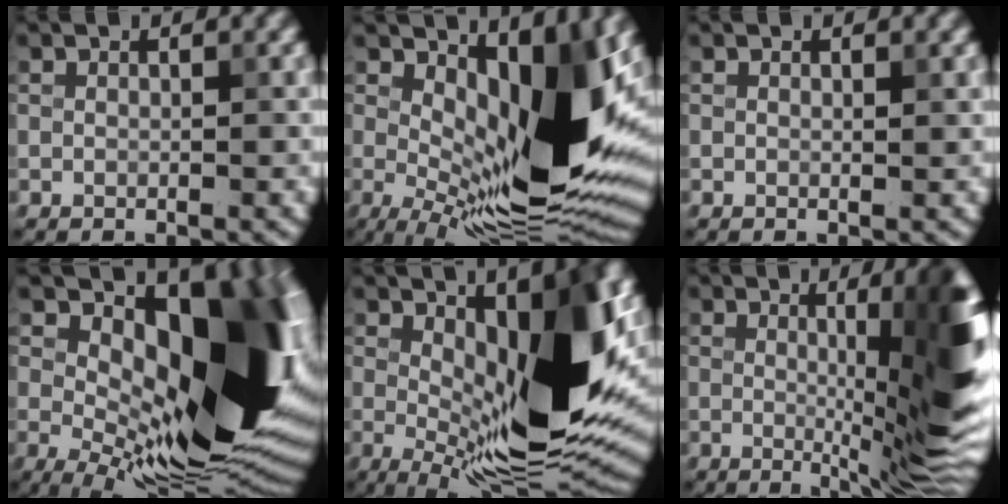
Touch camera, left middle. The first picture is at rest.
{"total": 13.2, "force": [2.4, 5.1, 11.9], "torque": [-0.171, -0.019, 0.041]}
{"total": 0.0}
{"total": 17.8, "force": [3.5, 8.5, 15.2], "torque": [-0.183, 0.001, 0.057]}
{"total": 14.6, "force": [1.7, 5.2, 13.5], "torque": [-0.189, -0.009, 0.026]}
{"total": 12.4, "force": [0.8, 2.8, 12.1], "torque": [-0.108, -0.006, 0.009]}